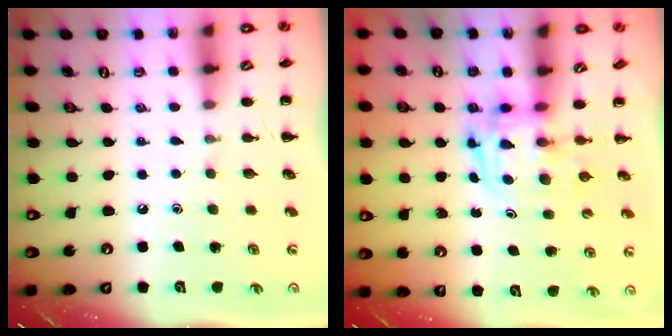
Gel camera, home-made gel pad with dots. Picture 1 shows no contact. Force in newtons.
{"total": 3.3, "press": 3.3, "slide": 0.5}